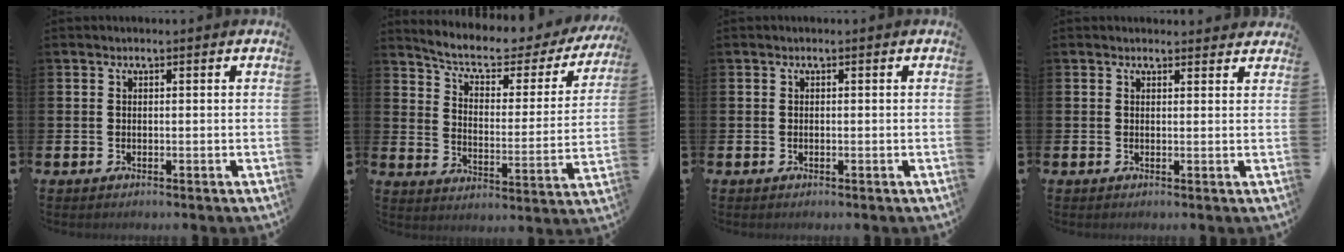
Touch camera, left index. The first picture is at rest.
{"total": 6.1, "force": [5.1, 2.0, 2.8], "torque": [-0.085, -0.033, 0.079]}
{"total": 0.0}
{"total": 1.1, "force": [1.1, 0.3, 0.1], "torque": [0.004, -0.002, 0.018]}